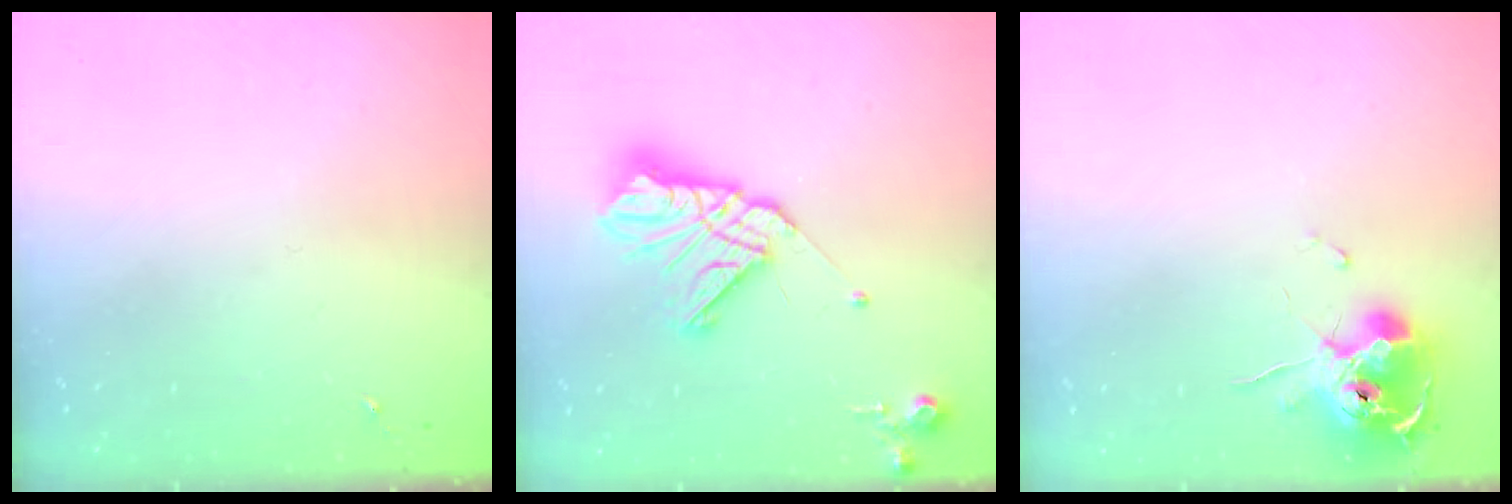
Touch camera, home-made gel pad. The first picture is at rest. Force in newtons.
{"total": 14.7, "press": 14.6, "slide": 1.4}
{"total": 12.9, "press": 12.9, "slide": 1.4}